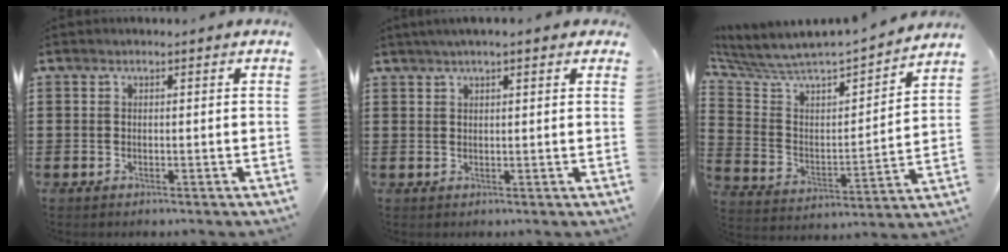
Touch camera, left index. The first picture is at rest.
{"total": 2.5, "force": [1.8, 0.2, 1.6], "torque": [-0.036, 0.006, 0.032]}
{"total": 5.0, "force": [4.7, 1.3, 1.4], "torque": [-0.059, -0.052, 0.072]}